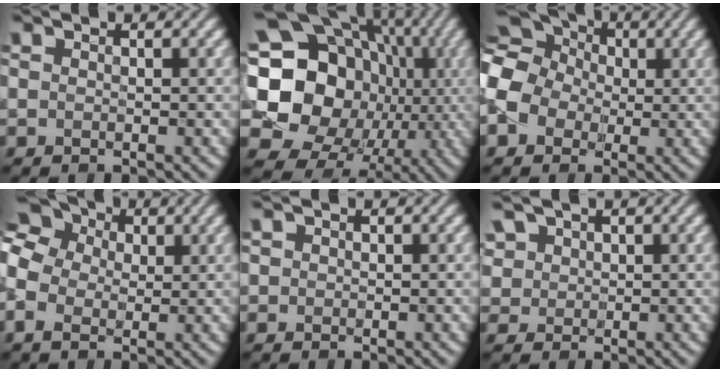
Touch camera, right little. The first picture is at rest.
{"total": 19.7, "force": [0.3, 16.7, 10.4], "torque": [-0.178, 0.004, -0.018]}
{"total": 12.4, "force": [-0.1, 10.8, 6.2], "torque": [-0.158, 0.020, -0.051]}
{"total": 8.0, "force": [0.9, 6.3, 4.8], "torque": [-0.120, 0.024, -0.001]}
{"total": 0.8, "force": [0.5, 0.6, 0.1], "torque": [-0.001, 0.001, 0.009]}
{"total": 4.4, "force": [2.3, 3.3, 1.8], "torque": [-0.083, 0.012, 0.058]}